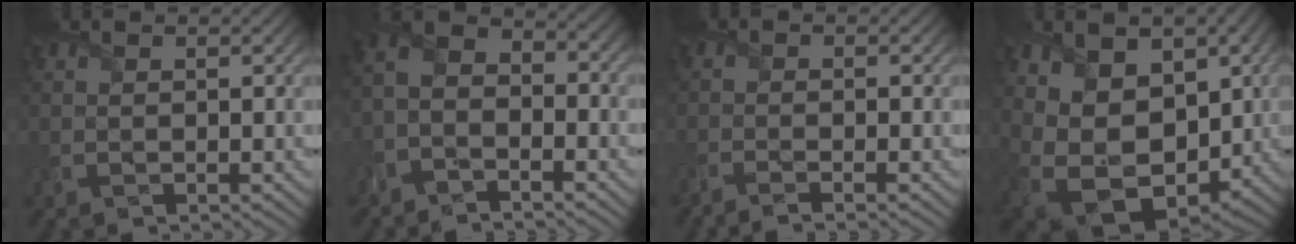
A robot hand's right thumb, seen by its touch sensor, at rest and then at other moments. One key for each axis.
{"total": 5.1, "fx": -3.7, "fy": 2.4, "fz": 2.6, "tx": -0.063, "ty": -0.002, "tz": -0.088}
{"total": 2.5, "fx": -2.0, "fy": -0.1, "fz": 1.6, "tx": -0.035, "ty": -0.004, "tz": -0.045}
{"total": 12.9, "fx": 0.3, "fy": 9.6, "fz": 8.6, "tx": -0.197, "ty": -0.038, "tz": 0.024}